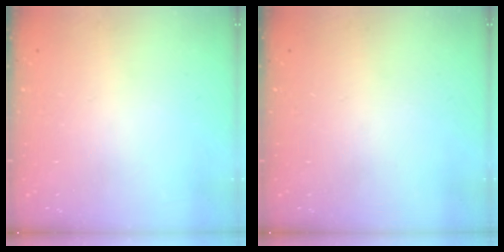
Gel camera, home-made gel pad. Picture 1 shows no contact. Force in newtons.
{"total": 0.0}